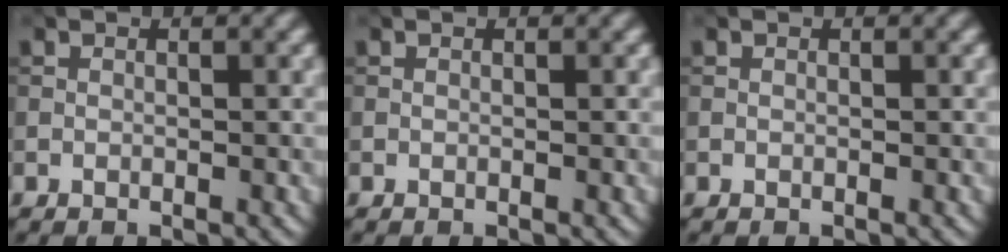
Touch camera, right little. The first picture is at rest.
{"total": 0.0}
{"total": 0.0}